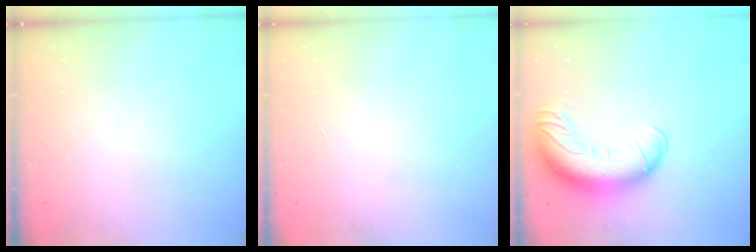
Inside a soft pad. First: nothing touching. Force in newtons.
{"total": 0.0}
{"total": 16.7, "press": 16.2, "slide": 4.0}